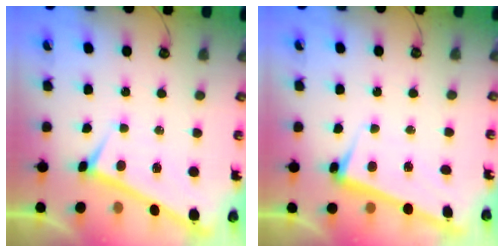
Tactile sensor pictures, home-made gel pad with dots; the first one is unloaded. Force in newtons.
{"total": 2.6, "press": 2.5, "slide": 0.7}